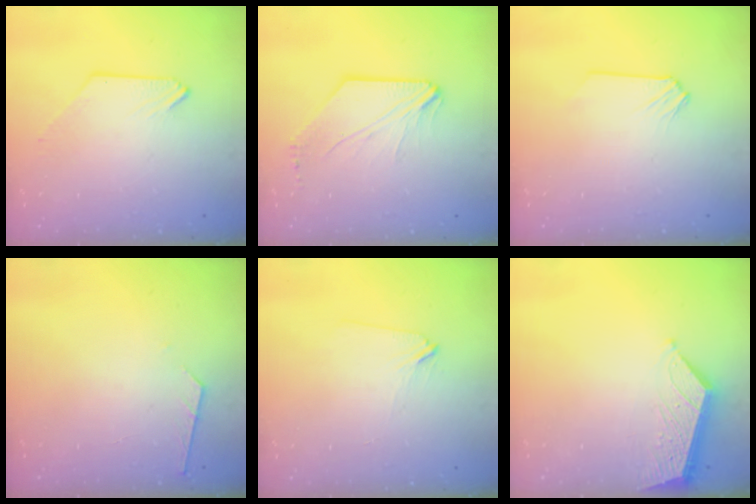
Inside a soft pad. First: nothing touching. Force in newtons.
{"total": 4.0, "press": 3.9, "slide": 0.8}
{"total": 0.0}
{"total": 4.2, "press": 4.1, "slide": 0.6}
{"total": 1.8, "press": 1.7, "slide": 0.4}
{"total": 5.1, "press": 5.1, "slide": 0.6}